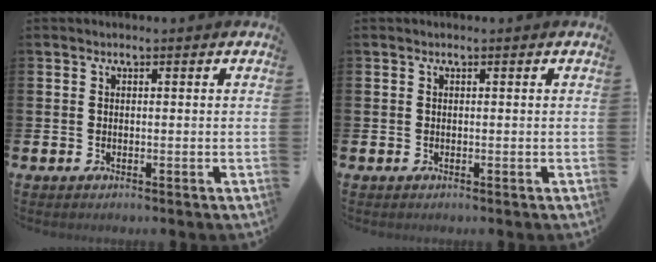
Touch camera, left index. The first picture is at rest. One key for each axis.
{"total": 0.0}